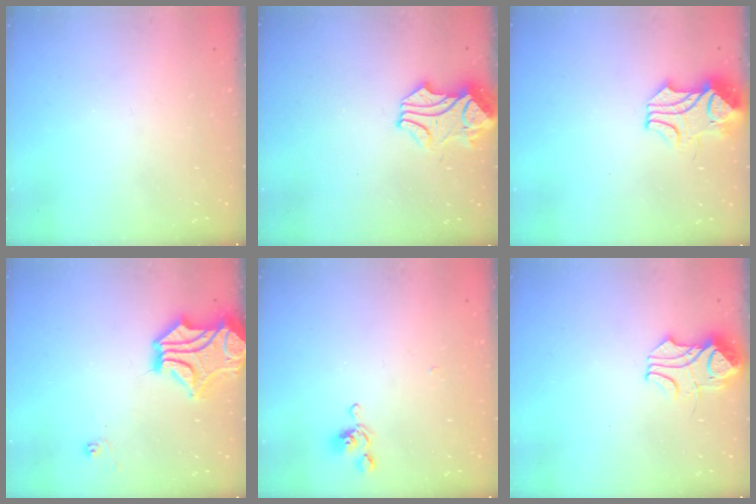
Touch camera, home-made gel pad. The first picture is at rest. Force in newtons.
{"total": 1.0, "press": 0.6, "slide": 0.8}
{"total": 2.2, "press": 2.1, "slide": 0.8}
{"total": 7.5, "press": 7.2, "slide": 2.2}
{"total": 4.9, "press": 4.8, "slide": 0.3}
{"total": 4.6, "press": 4.6, "slide": 0.3}